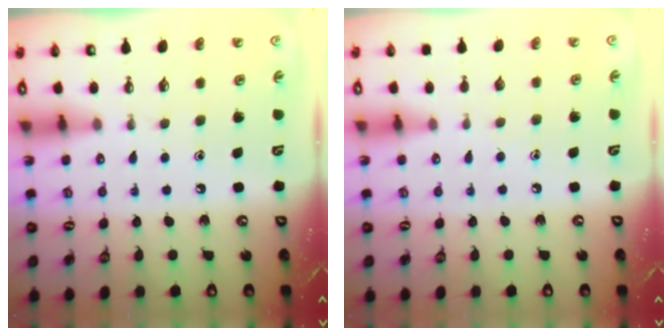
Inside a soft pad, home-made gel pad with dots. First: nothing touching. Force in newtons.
{"total": 3.3, "press": 3.2, "slide": 0.4}